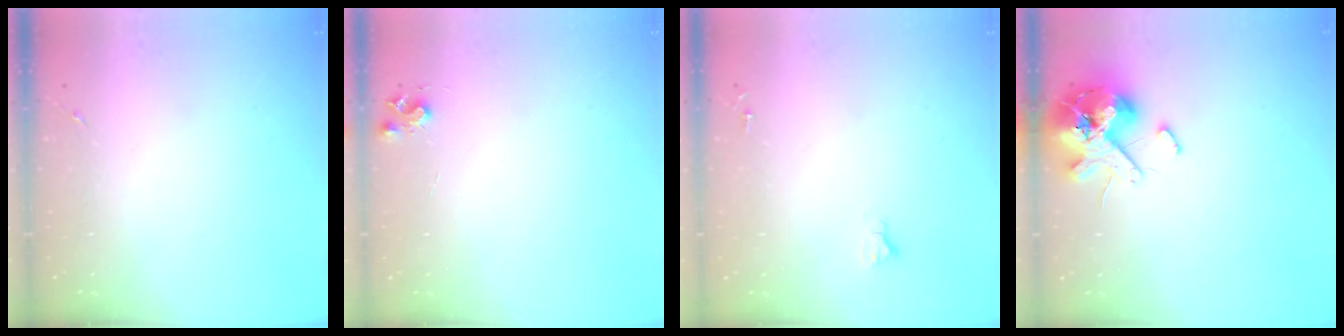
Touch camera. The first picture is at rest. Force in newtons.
{"total": 5.7, "press": 5.7, "slide": 0.7}
{"total": 2.5, "press": 2.5, "slide": 0.2}
{"total": 13.3, "press": 13.1, "slide": 2.2}